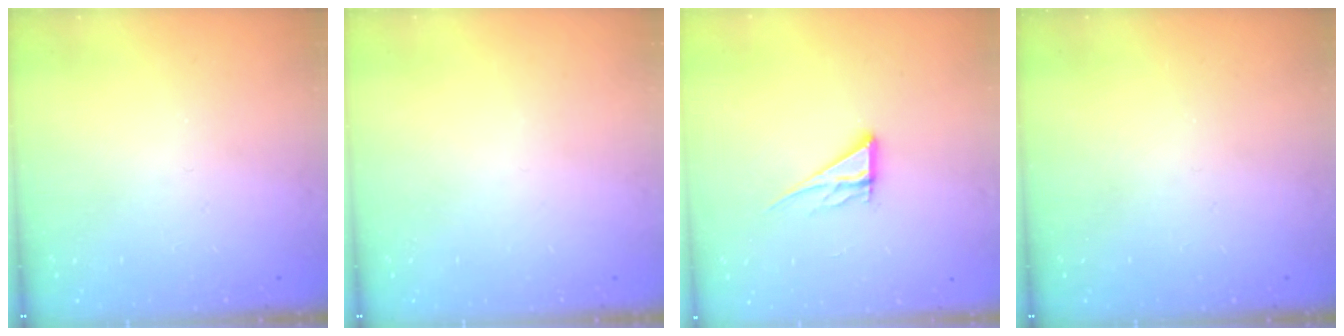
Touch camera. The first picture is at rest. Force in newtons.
{"total": 0.0}
{"total": 7.1, "press": 7.1, "slide": 0.2}
{"total": 0.0}